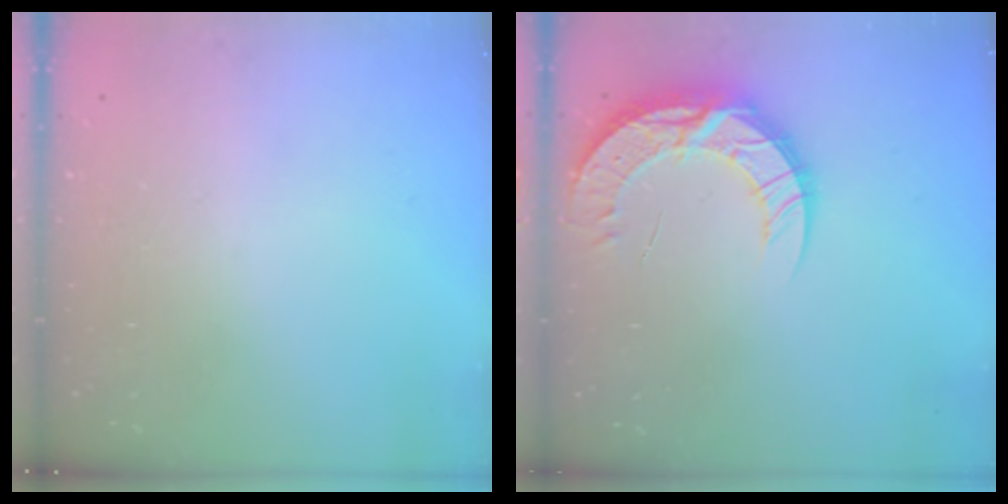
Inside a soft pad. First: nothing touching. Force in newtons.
{"total": 13.0, "press": 12.9, "slide": 1.0}